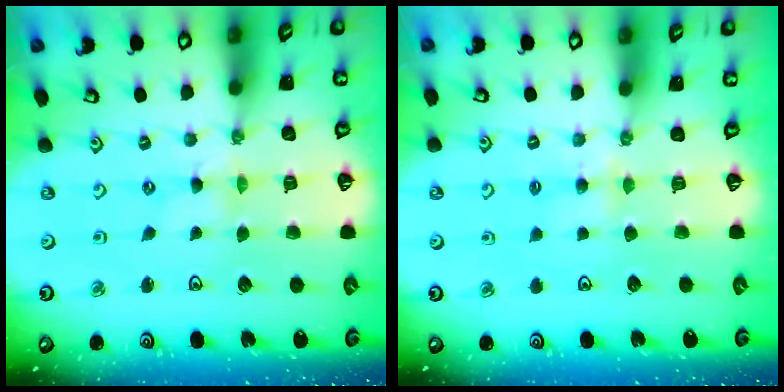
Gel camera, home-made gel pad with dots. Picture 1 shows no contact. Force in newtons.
{"total": 3.9, "press": 3.8, "slide": 0.6}